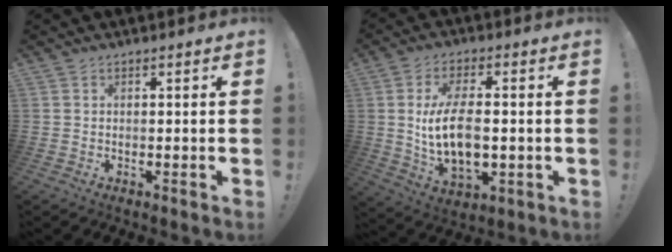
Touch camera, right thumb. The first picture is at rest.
{"total": 13.6, "force": [-0.1, 6.9, 11.7], "torque": [-0.219, -0.010, -0.005]}